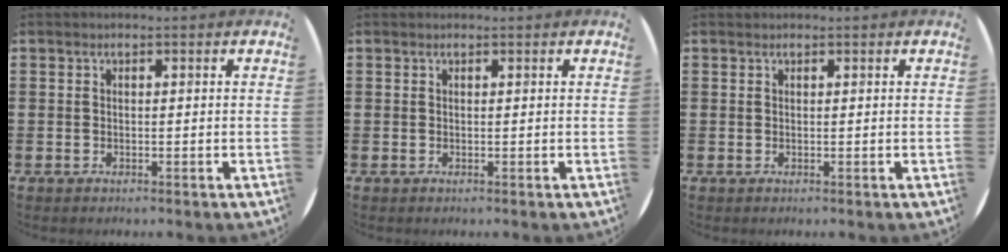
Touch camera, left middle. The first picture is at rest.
{"total": 0.0}
{"total": 0.0}